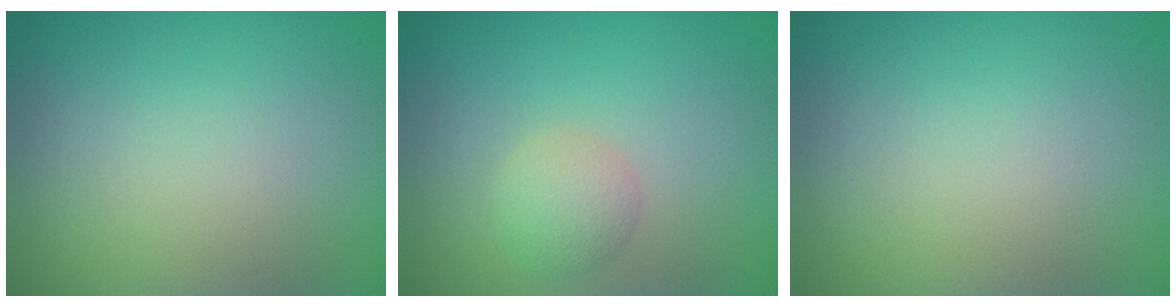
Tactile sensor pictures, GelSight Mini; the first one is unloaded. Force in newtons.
{"total": 2.2, "press": 2.2, "slide": 0.1}
{"total": 0.0}